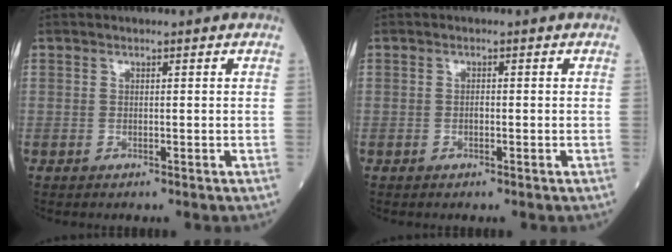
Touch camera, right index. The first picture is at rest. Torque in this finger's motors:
{"motor_torque": [-0.11, 0.07, -0.04, 0.01]}